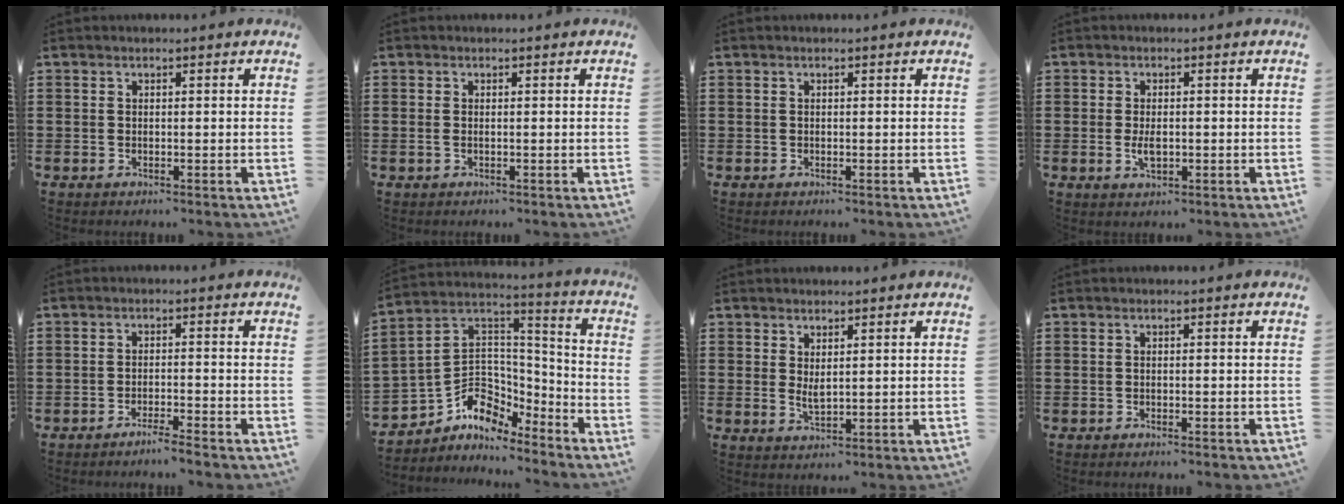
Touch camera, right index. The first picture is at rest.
{"total": 0.6, "force": [0.0, 0.2, 0.6], "torque": [-0.014, -0.002, 0.001]}
{"total": 0.0}
{"total": 2.6, "force": [-0.2, 1.3, 2.2], "torque": [-0.041, 0.000, -0.002]}
{"total": 2.4, "force": [-2.3, -0.3, 0.8], "torque": [-0.014, 0.002, -0.046]}
{"total": 7.4, "force": [-3.9, 5.8, 2.3], "torque": [-0.075, -0.012, -0.077]}
{"total": 2.1, "force": [1.2, 0.7, 1.6], "torque": [-0.032, 0.000, 0.022]}
{"total": 0.7, "force": [-0.6, 0.1, 0.2], "torque": [-0.005, -0.002, -0.013]}